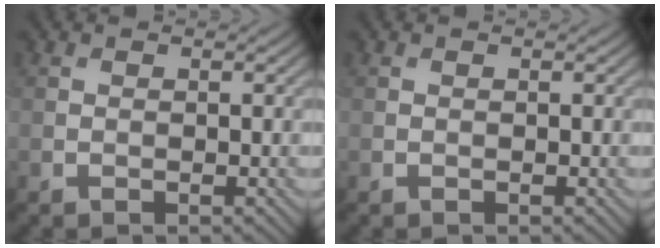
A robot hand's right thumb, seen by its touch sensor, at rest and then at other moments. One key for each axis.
{"total": 0.0}